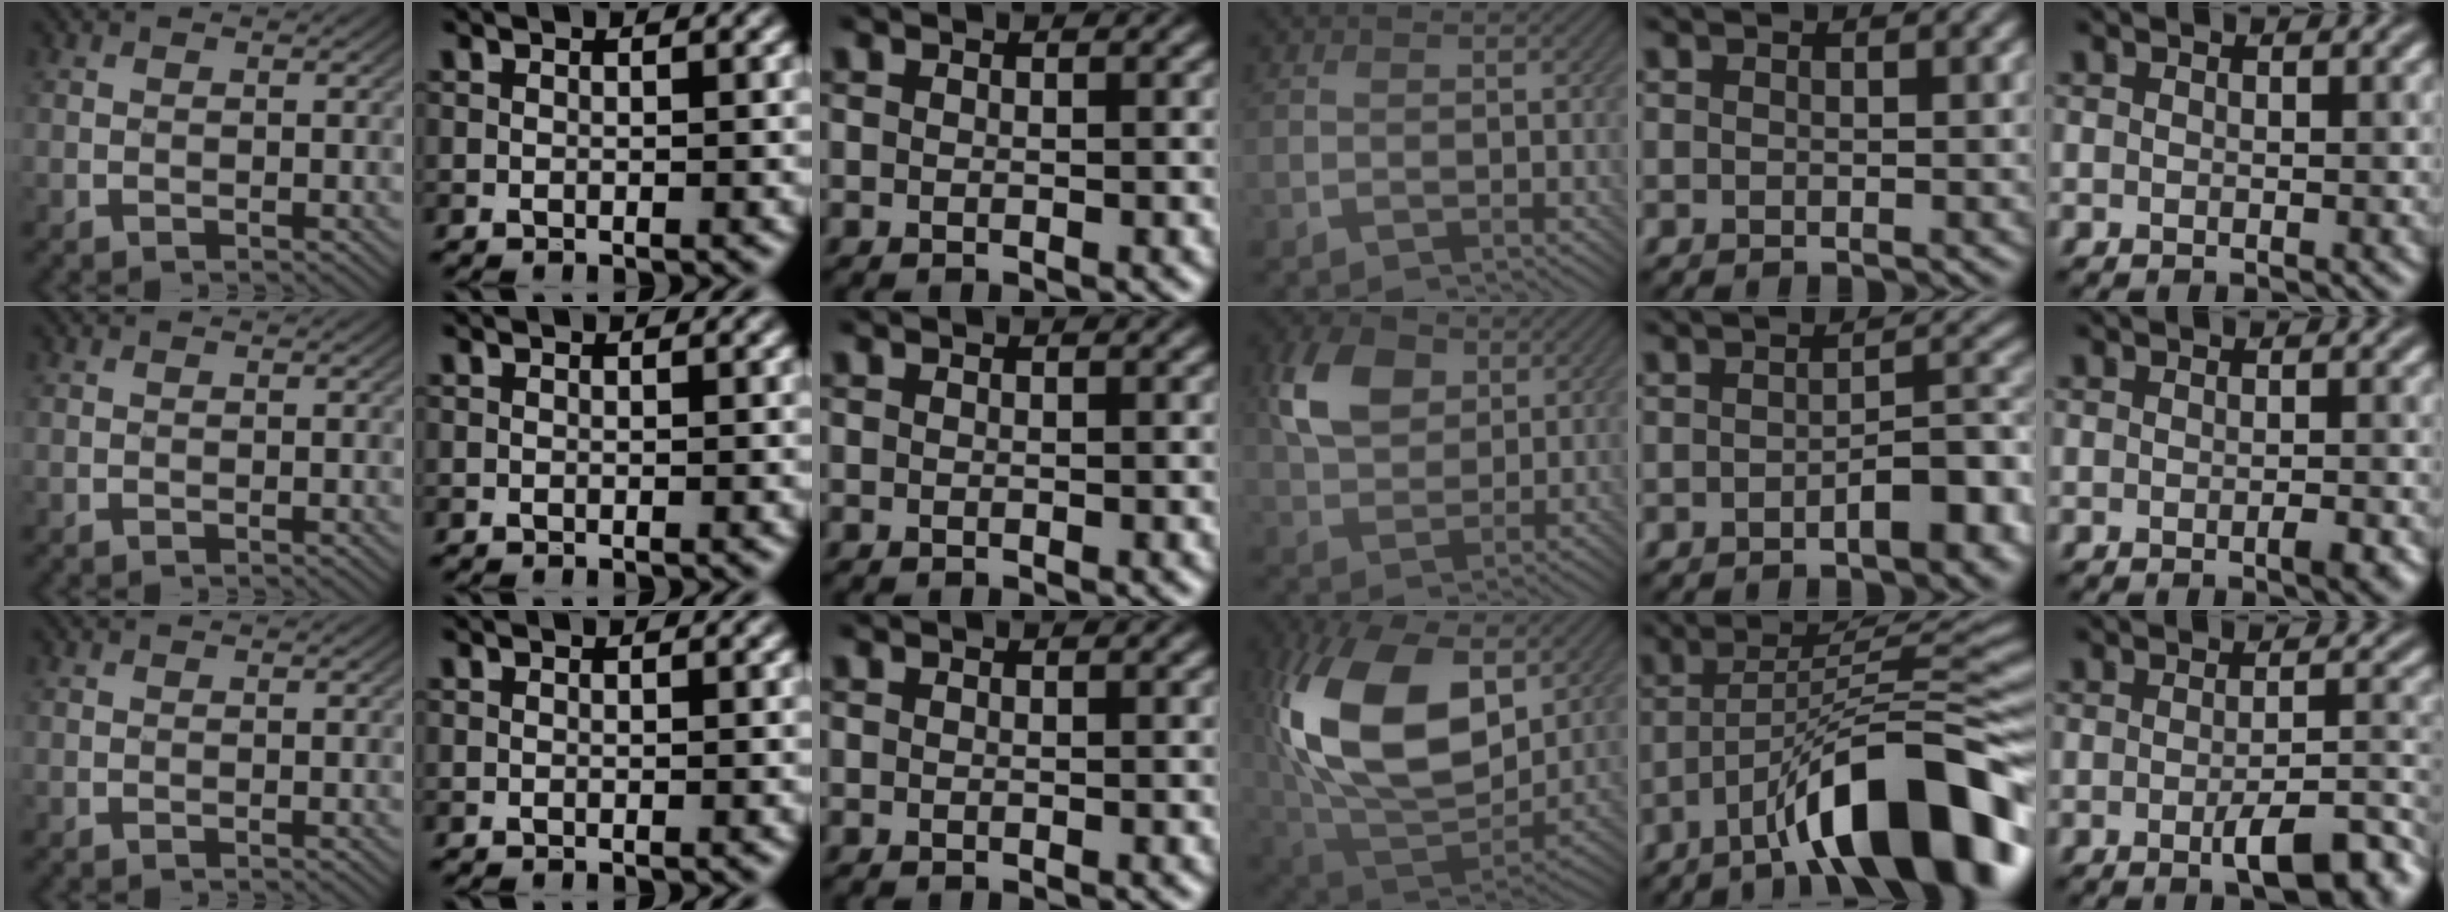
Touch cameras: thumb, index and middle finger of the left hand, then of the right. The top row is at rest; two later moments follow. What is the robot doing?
{"motion": "insert", "object": "bottle cap"}